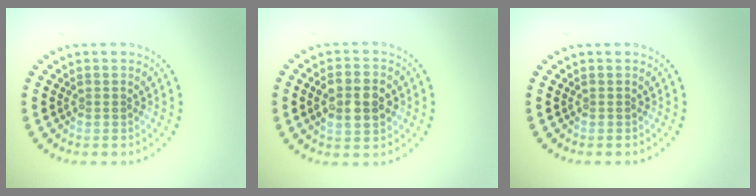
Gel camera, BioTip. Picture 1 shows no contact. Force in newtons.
{"total": 4.2, "press": 4.2, "slide": 0.4}
{"total": 0.0}